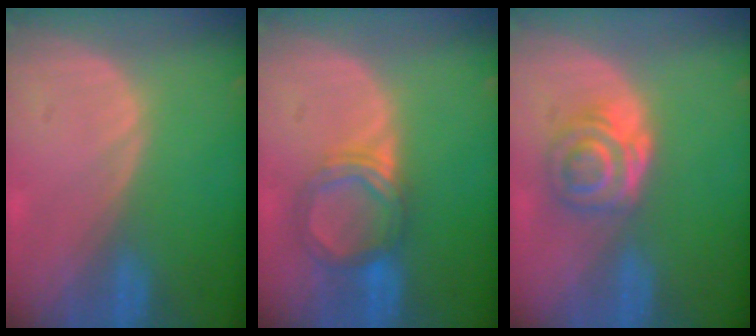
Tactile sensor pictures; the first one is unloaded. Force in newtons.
{"total": 5.5, "press": 5.3, "slide": 1.8}
{"total": 6.3, "press": 5.2, "slide": 3.5}